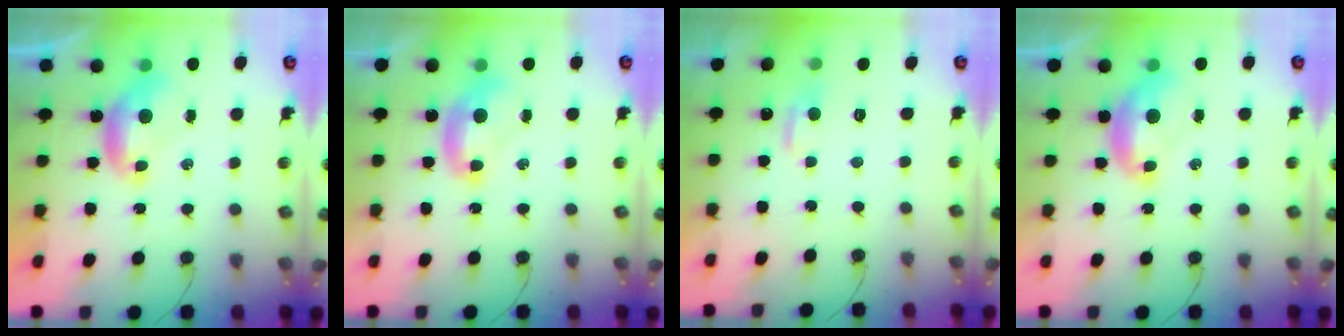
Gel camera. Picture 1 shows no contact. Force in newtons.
{"total": 1.3, "press": 1.3, "slide": 0.3}
{"total": 0.0}
{"total": 1.5, "press": 1.4, "slide": 0.6}